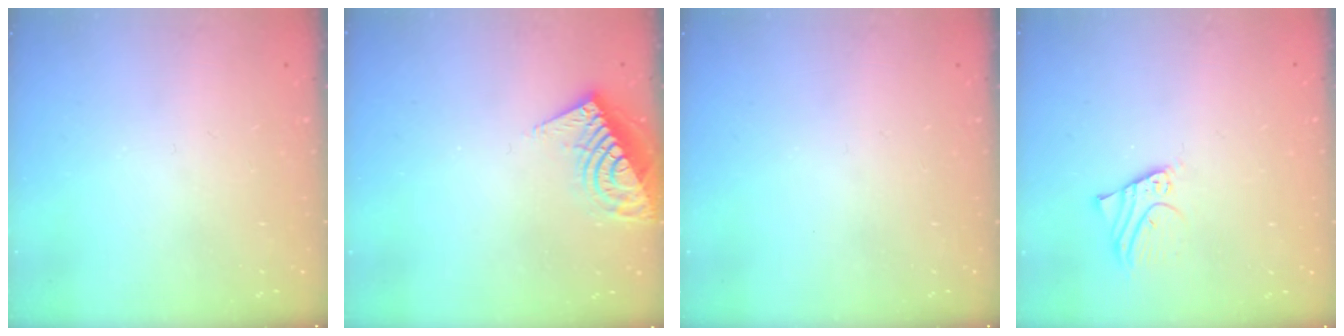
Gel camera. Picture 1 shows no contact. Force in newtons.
{"total": 11.7, "press": 11.5, "slide": 1.7}
{"total": 0.0}
{"total": 2.7, "press": 2.7, "slide": 0.2}